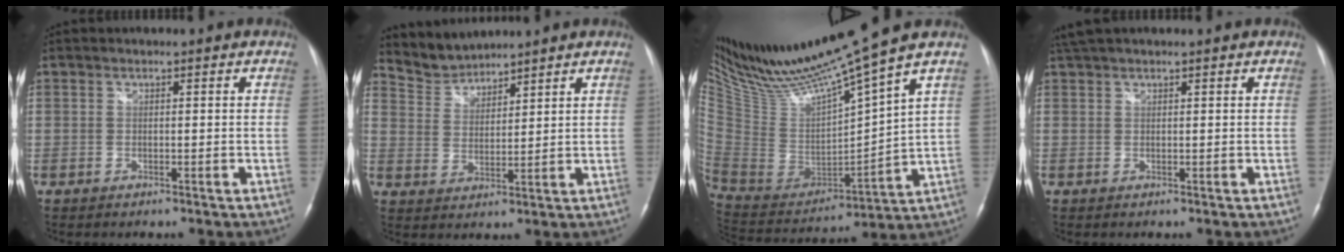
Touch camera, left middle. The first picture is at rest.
{"total": 5.1, "force": [5.1, 0.6, -0.7], "torque": [0.009, 0.008, 0.110]}
{"total": 19.4, "force": [16.4, -1.0, 10.2], "torque": [-0.187, -0.033, 0.315]}
{"total": 3.2, "force": [2.7, 0.5, 1.6], "torque": [-0.034, 0.031, 0.054]}